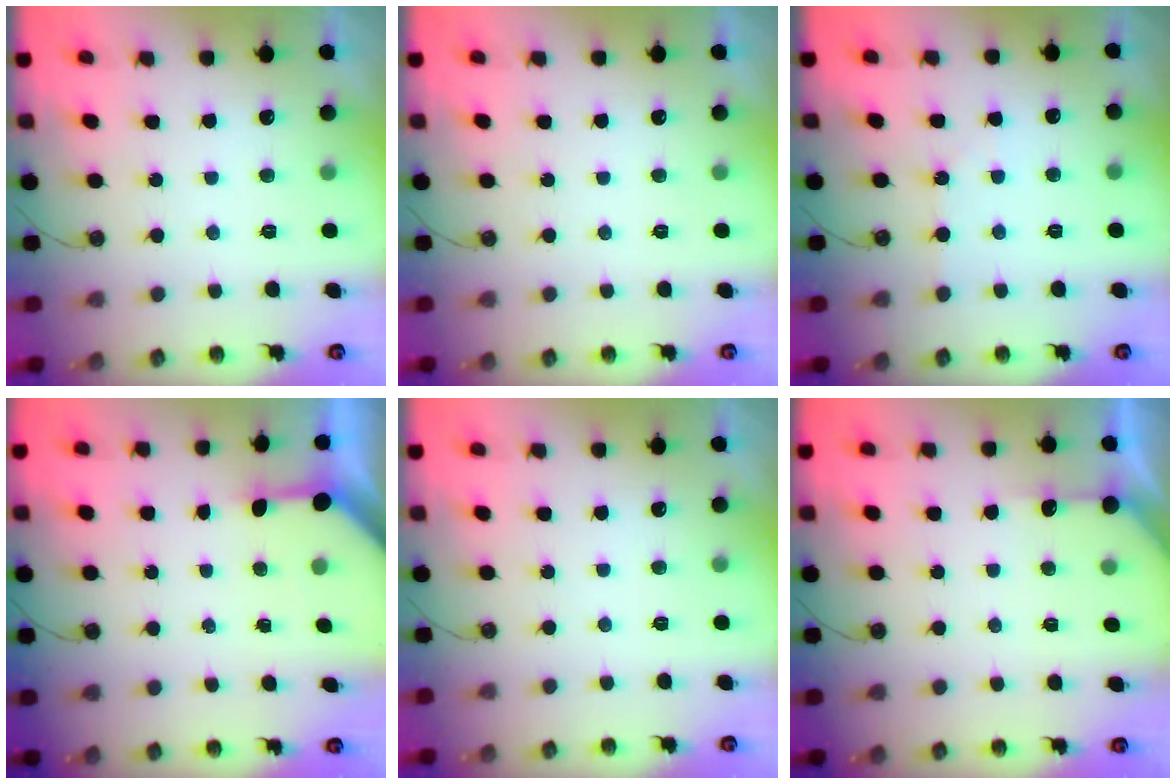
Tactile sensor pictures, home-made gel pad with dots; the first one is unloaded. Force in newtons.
{"total": 0.6, "press": 0.1, "slide": 0.5}
{"total": 2.9, "press": 2.8, "slide": 0.5}
{"total": 3.2, "press": 3.1, "slide": 0.4}
{"total": 0.0}
{"total": 4.7, "press": 4.6, "slide": 0.5}